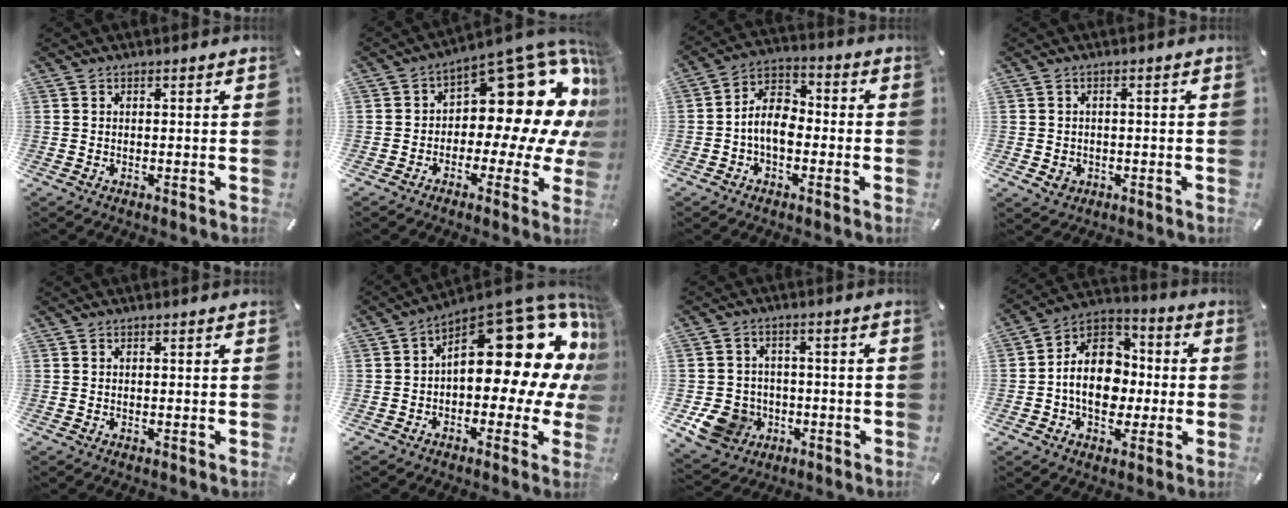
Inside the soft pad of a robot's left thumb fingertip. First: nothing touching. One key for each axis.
{"total": 19.0, "fx": 7.5, "fy": 10.3, "fz": 14.1, "tx": -0.178, "ty": -0.070, "tz": 0.124}
{"total": 8.0, "fx": -2.1, "fy": 5.6, "fz": 5.4, "tx": -0.113, "ty": 0.016, "tz": -0.039}
{"total": 2.7, "fx": -1.0, "fy": 2.4, "fz": 1.0, "tx": -0.016, "ty": 0.004, "tz": -0.019}
{"total": 0.0}
{"total": 22.8, "fx": 8.3, "fy": 11.1, "fz": 18.1, "tx": -0.225, "ty": -0.078, "tz": 0.143}
{"total": 10.2, "fx": -3.2, "fy": 9.0, "fz": 3.5, "tx": -0.085, "ty": 0.020, "tz": -0.054}
{"total": 14.5, "fx": -2.4, "fy": 11.3, "fz": 8.7, "tx": -0.170, "ty": 0.016, "tz": -0.043}